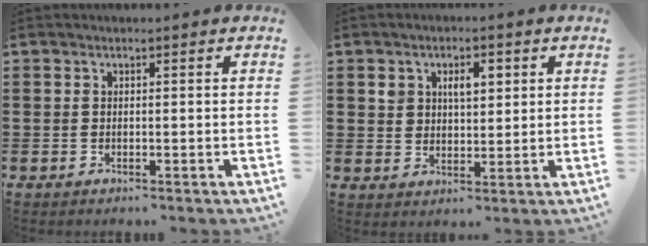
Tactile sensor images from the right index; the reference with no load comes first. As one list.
[{"total": 4.1, "force": [1.6, 2.8, 2.6], "torque": [-0.044, 0.007, 0.023]}]